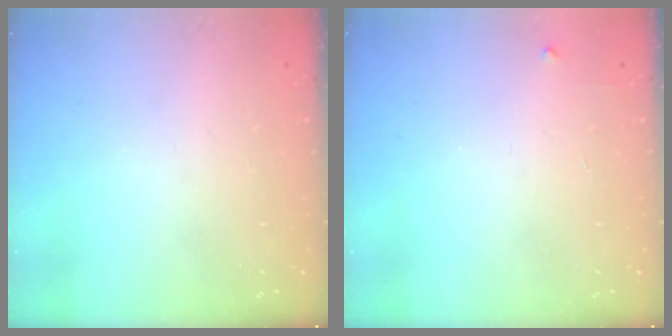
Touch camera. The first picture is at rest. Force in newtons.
{"total": 2.3, "press": 2.3, "slide": 0.3}